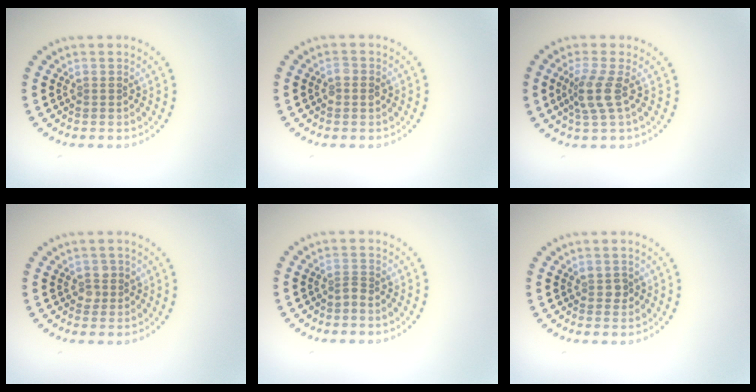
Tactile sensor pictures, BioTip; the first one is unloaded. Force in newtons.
{"total": 1.1, "press": 1.1, "slide": 0.0}
{"total": 2.6, "press": 2.1, "slide": 1.6}
{"total": 1.2, "press": 1.1, "slide": 0.5}
{"total": 0.5, "press": 0.3, "slide": 0.4}
{"total": 0.9, "press": 0.8, "slide": 0.2}